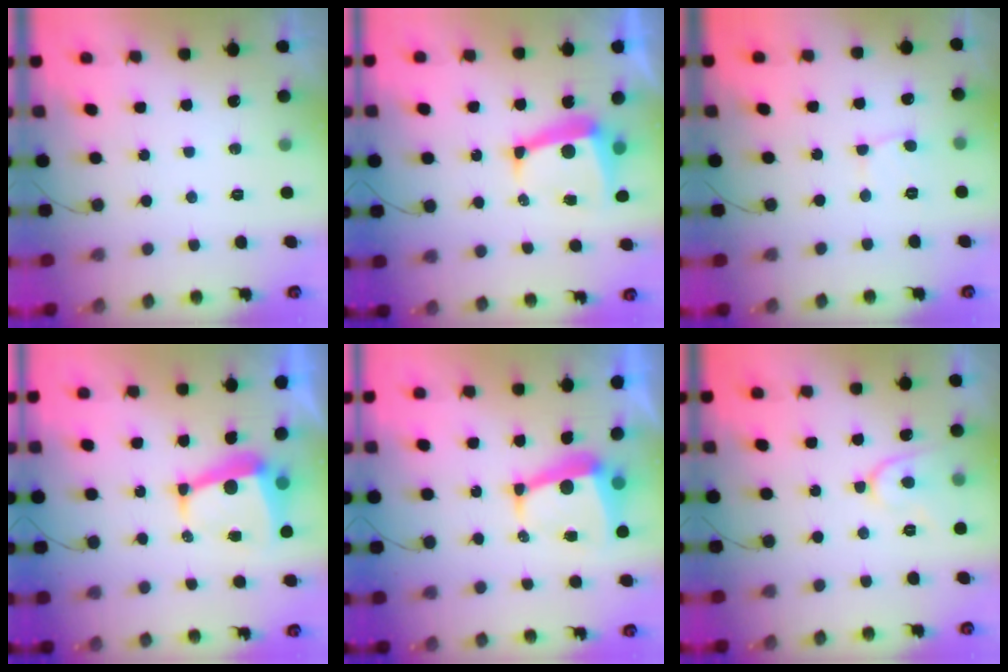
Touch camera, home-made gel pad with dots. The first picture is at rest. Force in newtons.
{"total": 8.8, "press": 8.8, "slide": 0.7}
{"total": 2.6, "press": 2.6, "slide": 0.2}
{"total": 7.7, "press": 7.7, "slide": 1.0}
{"total": 7.7, "press": 7.7, "slide": 1.0}
{"total": 8.8, "press": 8.7, "slide": 0.9}